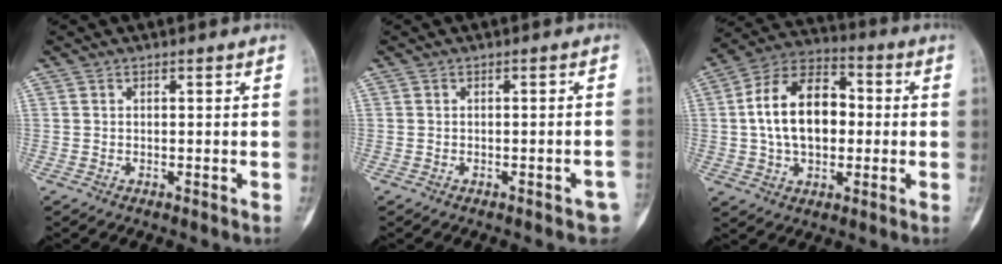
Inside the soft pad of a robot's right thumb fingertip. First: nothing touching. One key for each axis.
{"total": 2.9, "fx": -1.8, "fy": 1.0, "fz": 2.1, "tx": -0.018, "ty": 0.020, "tz": -0.018}
{"total": 16.6, "fx": 0.8, "fy": 10.7, "fz": 12.7, "tx": -0.198, "ty": 0.028, "tz": 0.006}